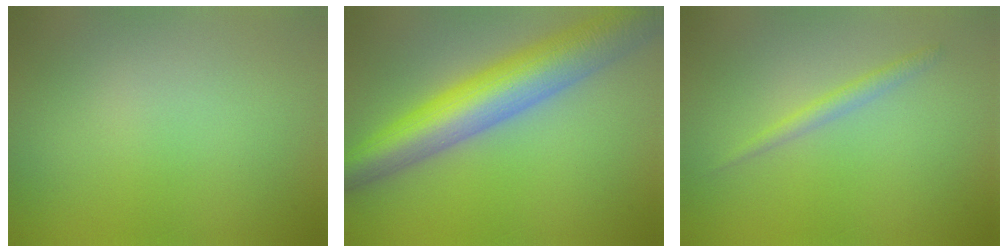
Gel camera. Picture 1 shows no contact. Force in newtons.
{"total": 9.4, "press": 9.4, "slide": 0.1}
{"total": 1.3, "press": 1.3, "slide": 0.1}